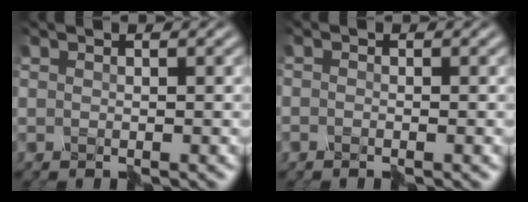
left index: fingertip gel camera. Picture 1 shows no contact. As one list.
[{"total": 1.1, "force": [-0.9, -0.3, -0.4], "torque": [0.009, -0.003, -0.015]}]